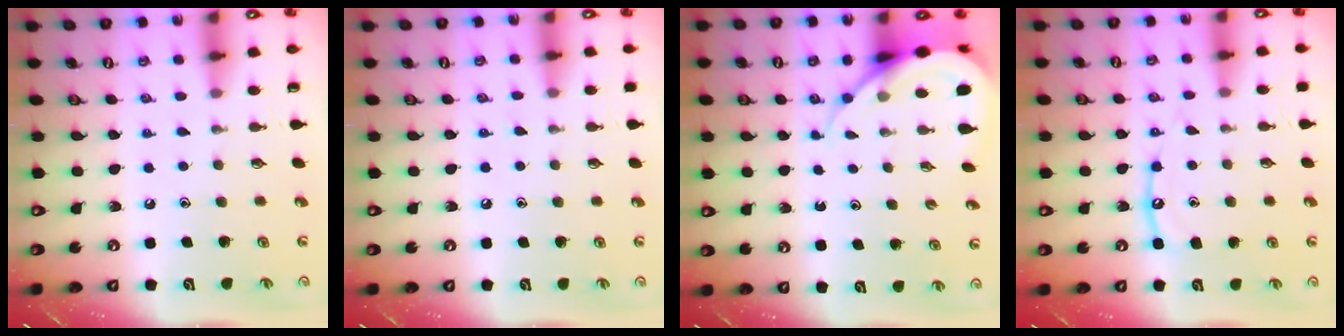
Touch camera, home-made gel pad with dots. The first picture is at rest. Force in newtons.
{"total": 5.4, "press": 5.4, "slide": 0.8}
{"total": 8.2, "press": 8.2, "slide": 0.9}
{"total": 9.6, "press": 9.6, "slide": 0.8}